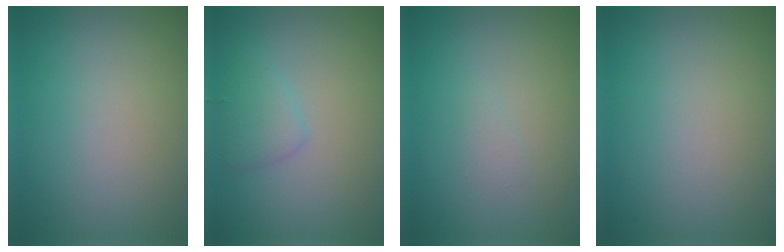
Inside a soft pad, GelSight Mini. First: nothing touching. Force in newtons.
{"total": 1.8, "press": 1.8, "slide": 0.1}
{"total": 0.6, "press": 0.6, "slide": 0.1}
{"total": 0.0}